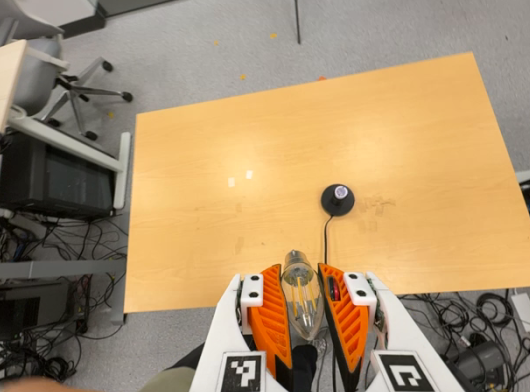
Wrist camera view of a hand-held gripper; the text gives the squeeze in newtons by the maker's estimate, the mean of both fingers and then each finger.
{"total": 18.8, "left": 19.9, "right": 17.6}